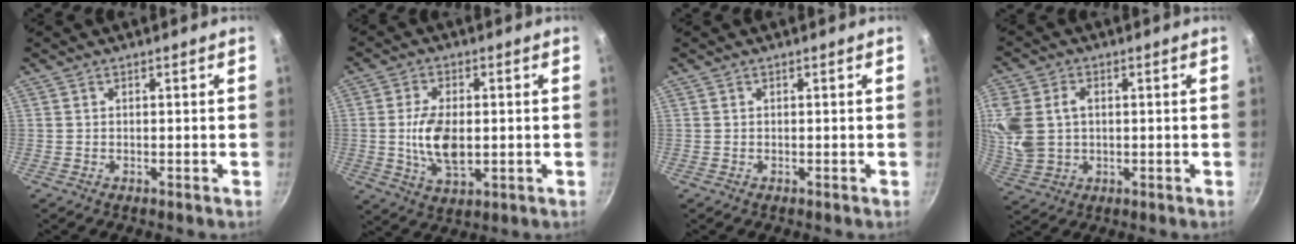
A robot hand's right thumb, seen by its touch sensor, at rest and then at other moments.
{"total": 9.7, "force": [-0.4, 5.3, 8.1], "torque": [-0.152, -0.005, -0.003]}
{"total": 0.0}
{"total": 11.8, "force": [1.7, 8.9, 7.6], "torque": [-0.168, 0.003, 0.039]}